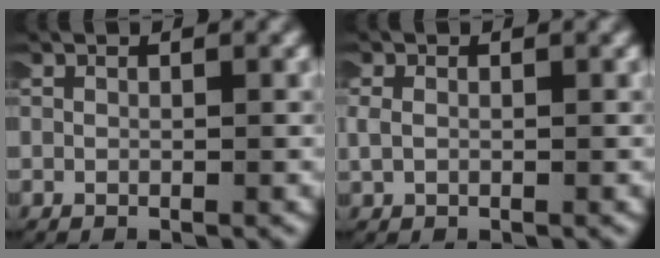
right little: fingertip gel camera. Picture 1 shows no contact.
{"total": 1.5, "force": [0.3, 1.1, 0.9], "torque": [-0.033, -0.001, 0.008]}